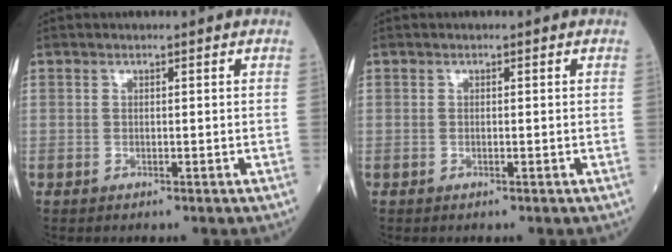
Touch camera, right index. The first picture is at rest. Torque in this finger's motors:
{"motor_torque": [0.00, 0.00, 0.00, 0.00]}